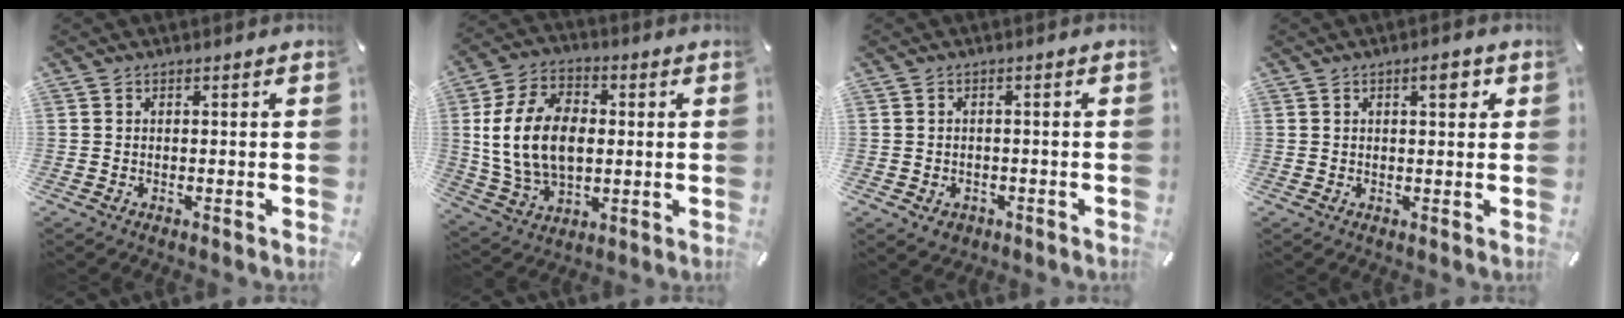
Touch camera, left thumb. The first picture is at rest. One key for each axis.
{"total": 15.8, "fx": 0.7, "fy": 11.2, "fz": 11.1, "tx": -0.249, "ty": 0.010, "tz": 0.013}
{"total": 2.5, "fx": -1.3, "fy": 2.0, "fz": 0.9, "tx": -0.015, "ty": 0.005, "tz": -0.024}
{"total": 3.6, "fx": 1.5, "fy": 1.3, "fz": 3.0, "tx": -0.038, "ty": -0.002, "tz": 0.018}